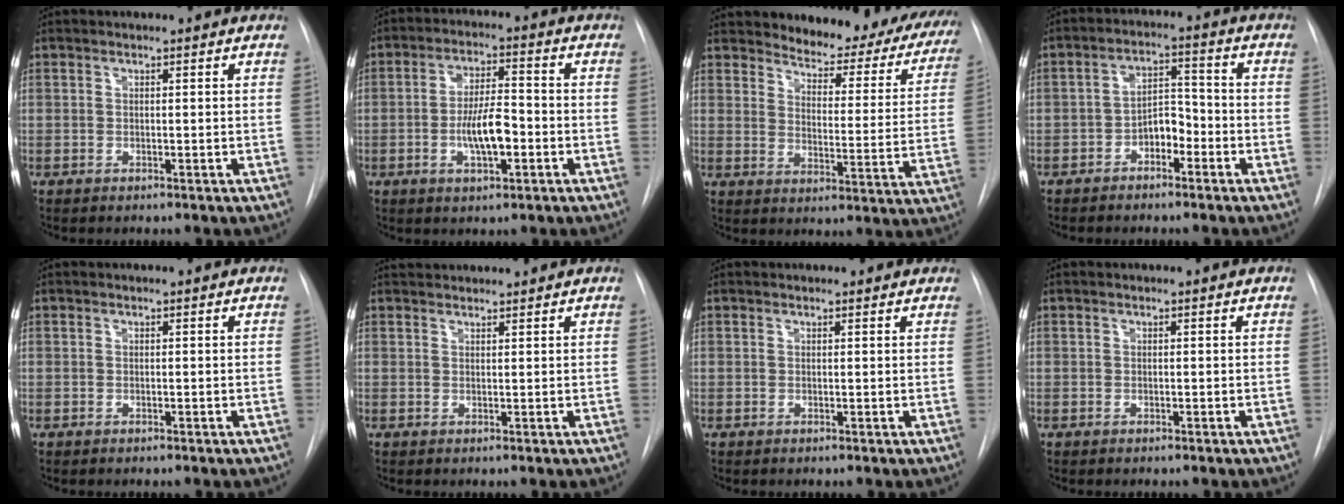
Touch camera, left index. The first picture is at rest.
{"total": 7.5, "force": [-2.2, 2.3, 6.8], "torque": [-0.129, 0.003, -0.039]}
{"total": 20.4, "force": [18.3, 6.2, 6.6], "torque": [-0.063, -0.059, 0.206]}
{"total": 5.1, "force": [-2.8, 2.6, 3.3], "torque": [-0.057, 0.016, -0.051]}
{"total": 0.0}
{"total": 4.2, "force": [4.1, 0.6, 0.8], "torque": [-0.011, 0.033, 0.060]}
{"total": 1.6, "force": [1.5, 0.6, 0.1], "torque": [-0.004, 0.001, 0.010]}
{"total": 0.0}